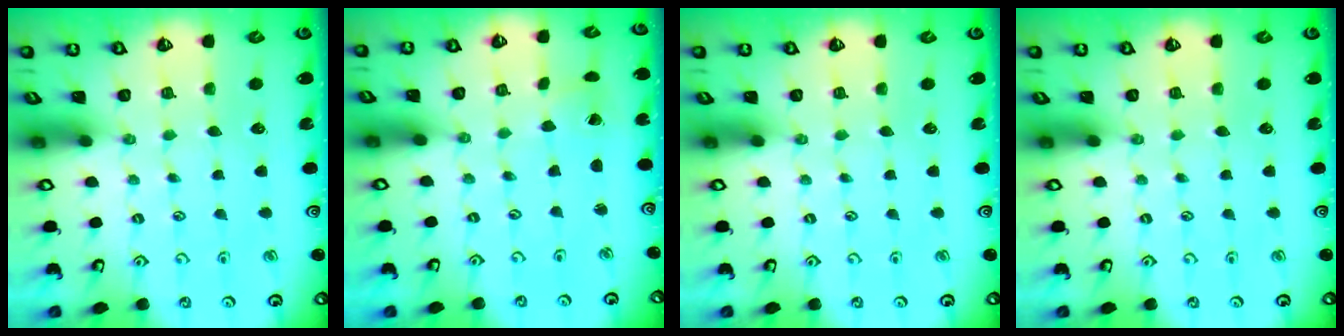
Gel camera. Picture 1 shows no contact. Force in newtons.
{"total": 2.5, "press": 2.5, "slide": 0.1}
{"total": 0.0}
{"total": 0.0}